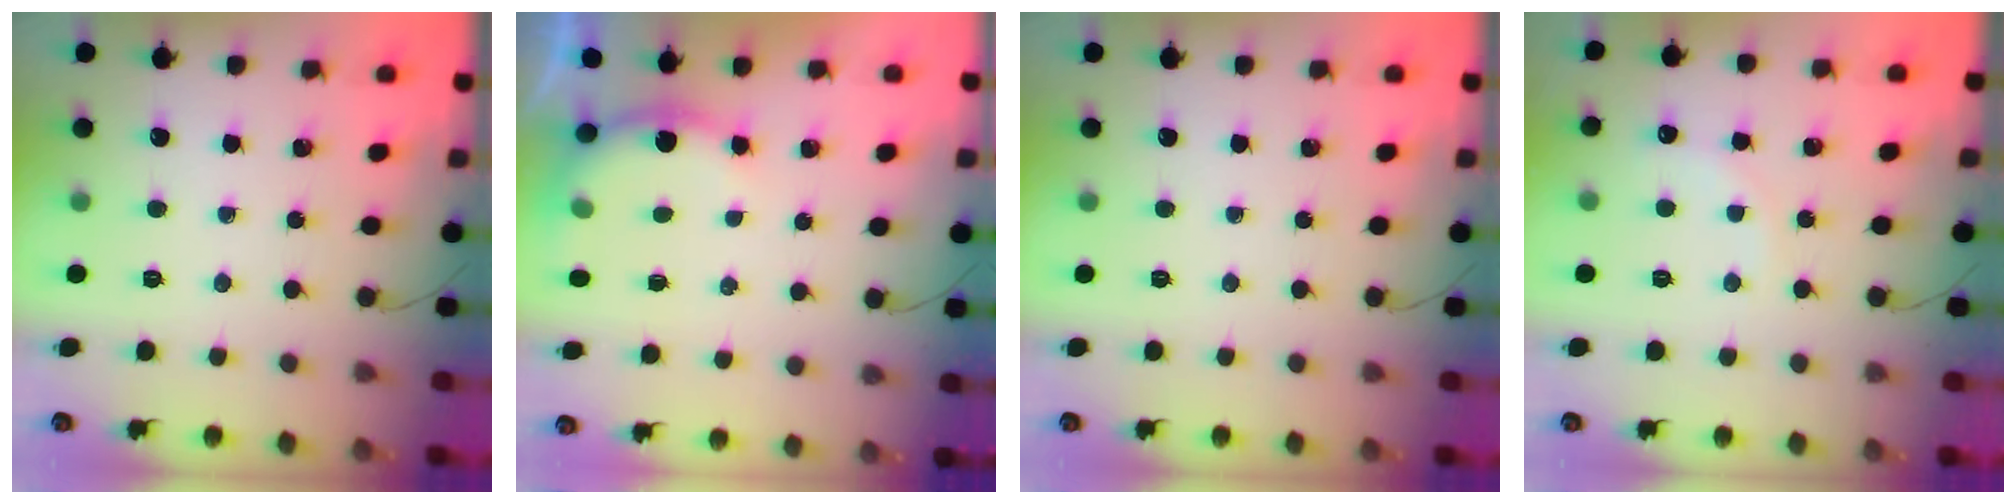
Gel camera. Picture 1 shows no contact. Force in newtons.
{"total": 4.9, "press": 4.9, "slide": 0.3}
{"total": 0.0}
{"total": 6.1, "press": 5.9, "slide": 1.4}